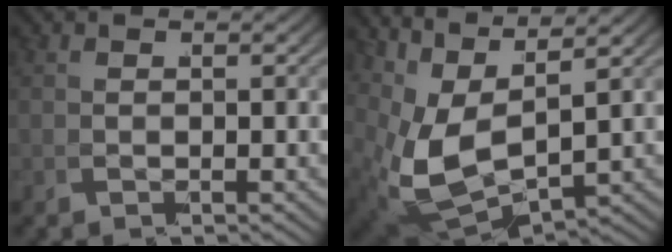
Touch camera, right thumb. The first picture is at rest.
{"total": 9.8, "force": [0.9, 6.5, 7.3], "torque": [-0.188, -0.061, 0.050]}